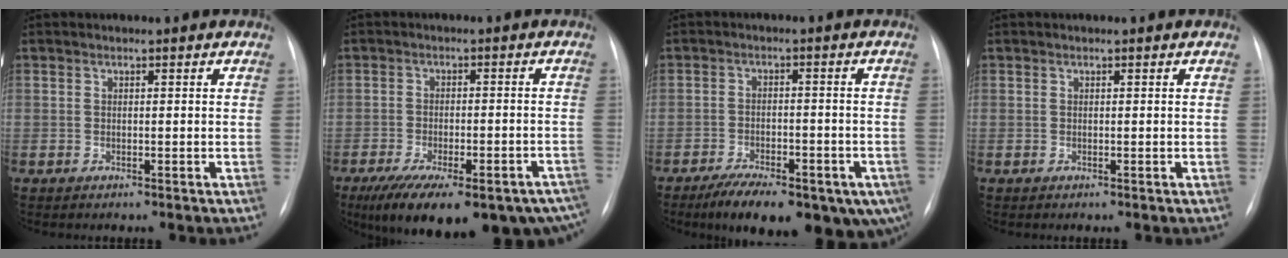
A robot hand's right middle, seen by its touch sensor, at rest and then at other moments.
{"total": 23.4, "force": [-16.8, 7.9, 14.2], "torque": [-0.173, -0.014, -0.213]}
{"total": 18.2, "force": [-11.6, 7.4, 11.9], "torque": [-0.133, 0.000, -0.157]}
{"total": 0.0}